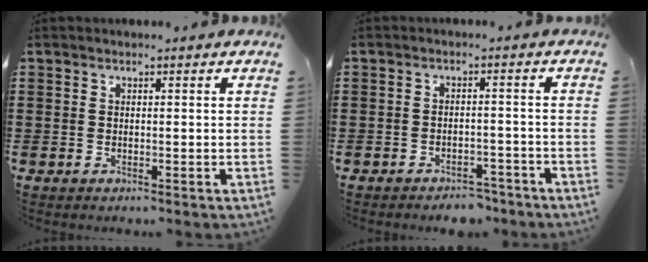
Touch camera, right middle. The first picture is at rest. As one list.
[{"total": 2.6, "force": [-2.5, 0.4, -0.1], "torque": [-0.007, 0.002, -0.055]}]